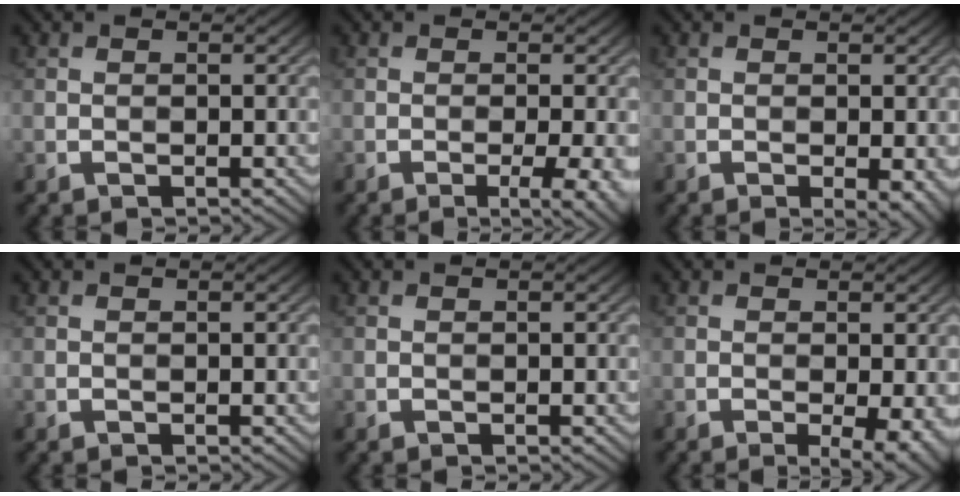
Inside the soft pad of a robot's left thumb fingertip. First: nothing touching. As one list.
[{"total": 4.1, "force": [-1.5, 0.9, 3.7], "torque": [-0.054, 0.002, -0.021]}, {"total": 2.2, "force": [-0.7, 0.7, 2.0], "torque": [-0.029, -0.007, -0.008]}, {"total": 0.0}, {"total": 0.0}, {"total": 3.4, "force": [-1.1, 0.8, 3.1], "torque": [-0.048, -0.005, -0.015]}]